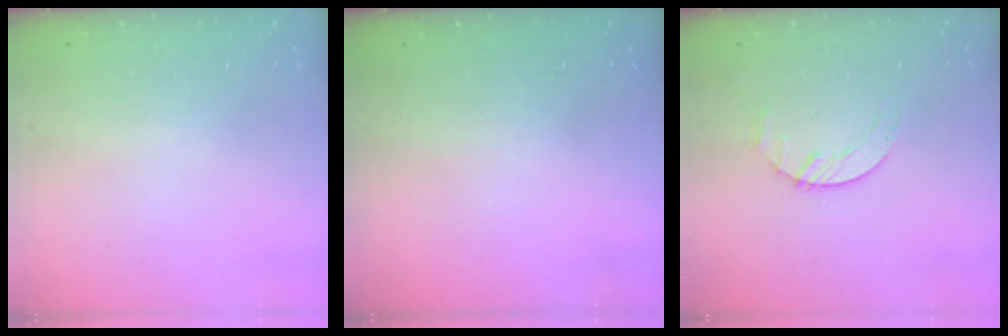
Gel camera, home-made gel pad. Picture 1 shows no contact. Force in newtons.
{"total": 0.0}
{"total": 1.8, "press": 1.7, "slide": 0.3}